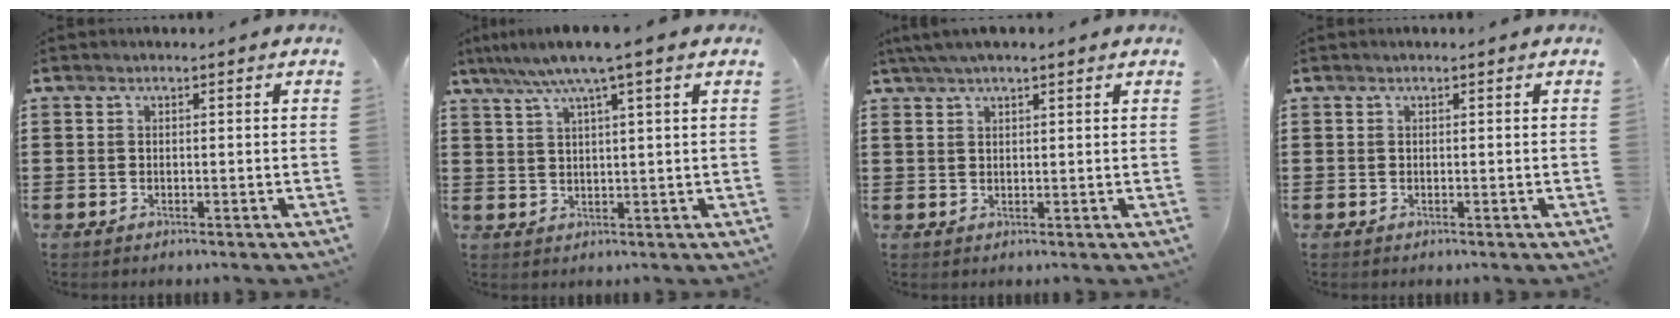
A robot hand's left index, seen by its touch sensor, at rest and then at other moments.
{"total": 6.1, "force": [4.1, -0.2, 4.4], "torque": [-0.094, -0.007, 0.070]}
{"total": 3.1, "force": [2.2, 0.8, 2.1], "torque": [-0.045, 0.008, 0.041]}
{"total": 0.0}